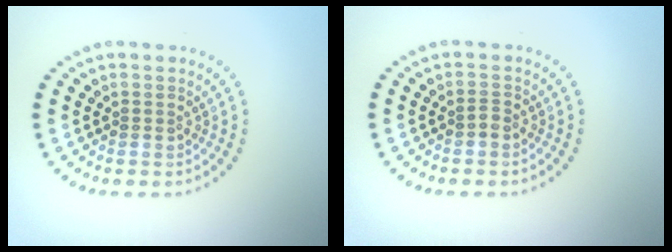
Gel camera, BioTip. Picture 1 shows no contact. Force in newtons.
{"total": 0.7, "press": 0.6, "slide": 0.4}